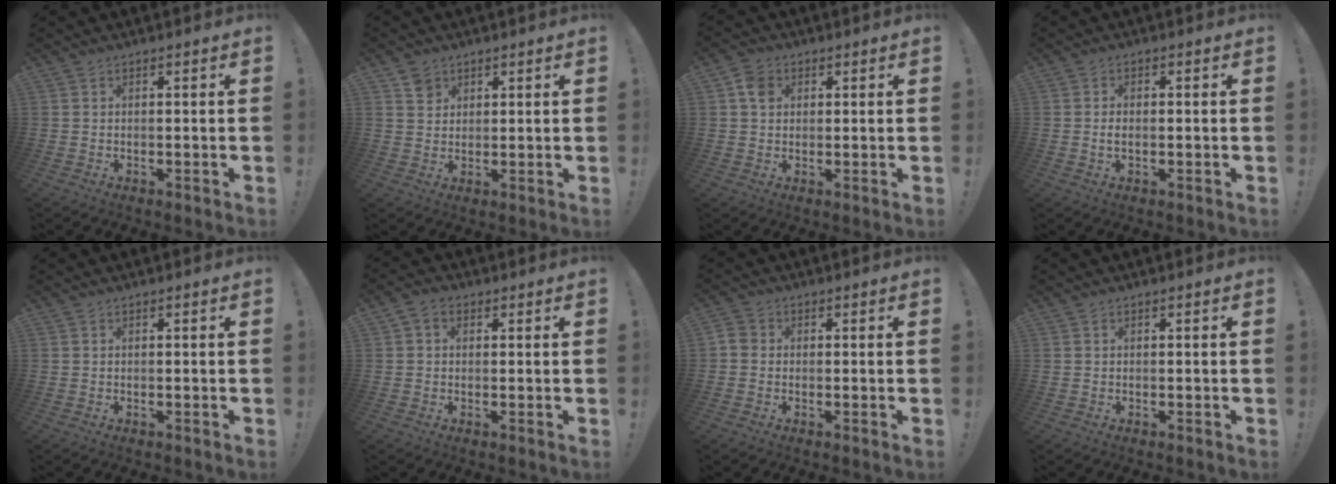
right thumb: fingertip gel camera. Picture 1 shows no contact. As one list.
[{"total": 3.9, "force": [2.3, 3.1, 0.7], "torque": [0.000, -0.010, 0.041]}, {"total": 4.8, "force": [1.4, 4.0, 2.2], "torque": [-0.025, 0.003, 0.026]}, {"total": 1.7, "force": [-0.1, 0.9, 1.5], "torque": [-0.025, 0.006, -0.002]}, {"total": 0.0}, {"total": 3.3, "force": [0.9, 2.5, 2.0], "torque": [-0.033, 0.000, 0.017]}, {"total": 2.6, "force": [-0.6, 2.0, 1.4], "torque": [-0.023, 0.010, -0.010]}, {"total": 0.0}]